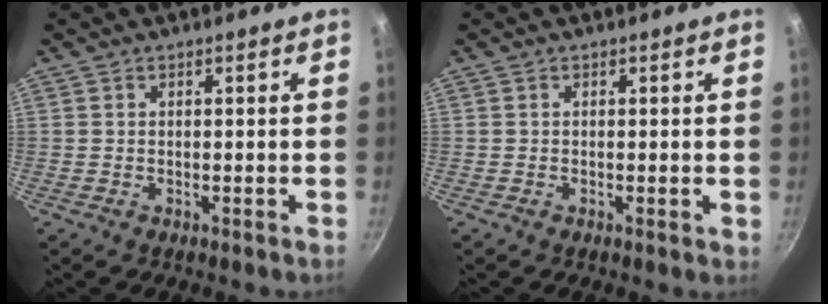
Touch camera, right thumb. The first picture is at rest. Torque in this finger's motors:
{"motor_torque": [-0.65, -0.07, -0.08, -0.14, -0.05]}